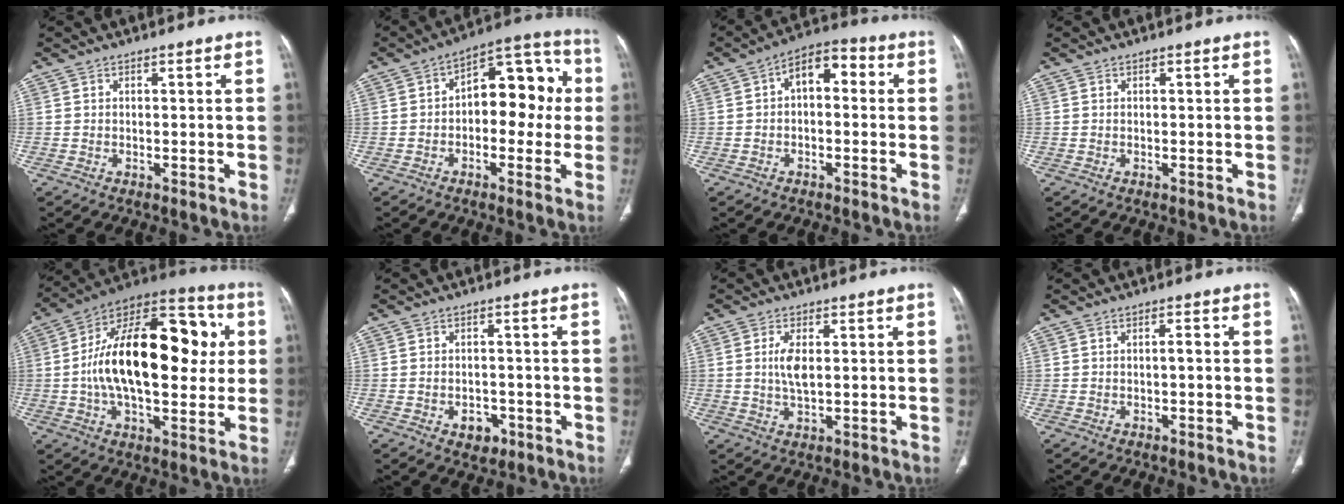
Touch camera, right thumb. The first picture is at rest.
{"total": 13.4, "force": [0.4, 8.0, 10.8], "torque": [-0.098, 0.046, -0.008]}
{"total": 7.4, "force": [0.7, 4.4, 5.9], "torque": [-0.070, 0.029, -0.003]}
{"total": 0.0}
{"total": 27.8, "force": [2.5, 14.4, 23.7], "torque": [-0.362, 0.027, 0.031]}
{"total": 4.0, "force": [-1.7, 3.0, 2.0], "torque": [-0.012, 0.011, -0.016]}
{"total": 4.5, "force": [0.6, 1.9, 4.0], "torque": [-0.086, -0.004, 0.016]}
{"total": 1.0, "force": [-0.2, 0.3, 1.0], "torque": [-0.017, 0.002, -0.004]}